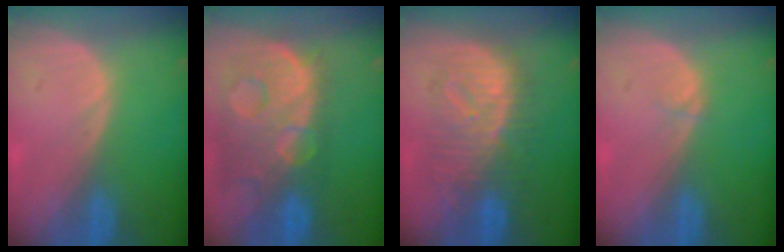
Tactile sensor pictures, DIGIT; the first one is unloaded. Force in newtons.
{"total": 13.9, "press": 11.3, "slide": 8.1}
{"total": 9.0, "press": 9.0, "slide": 0.3}
{"total": 0.5, "press": 0.5, "slide": 0.1}